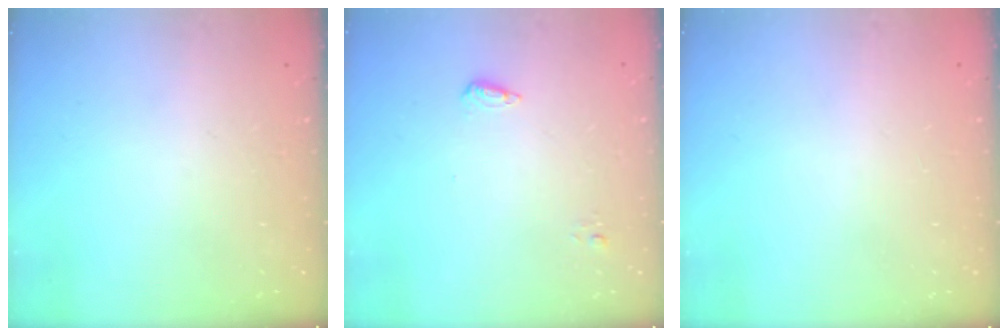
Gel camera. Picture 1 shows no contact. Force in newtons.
{"total": 5.2, "press": 5.1, "slide": 1.0}
{"total": 0.8, "press": 0.8, "slide": 0.1}